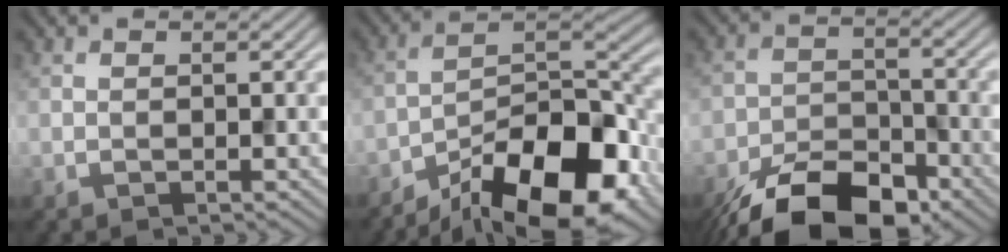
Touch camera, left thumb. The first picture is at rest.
{"total": 16.5, "force": [-11.0, 6.2, 10.6], "torque": [-0.181, -0.009, -0.184]}
{"total": 12.5, "force": [-9.1, 5.6, 6.4], "torque": [-0.117, -0.025, -0.156]}